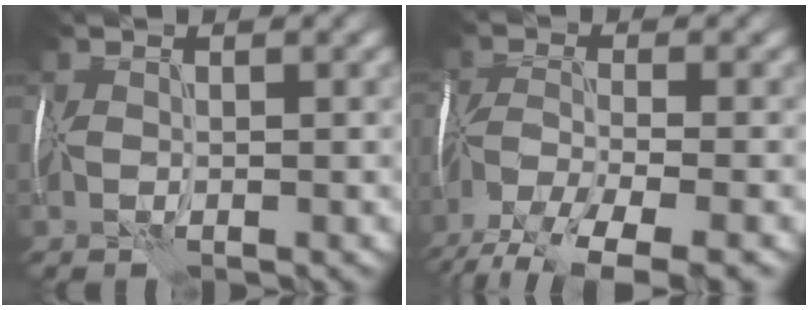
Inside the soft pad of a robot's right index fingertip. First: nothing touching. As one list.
[{"total": 9.1, "force": [-6.8, 2.4, 5.5], "torque": [-0.106, -0.024, -0.119]}]